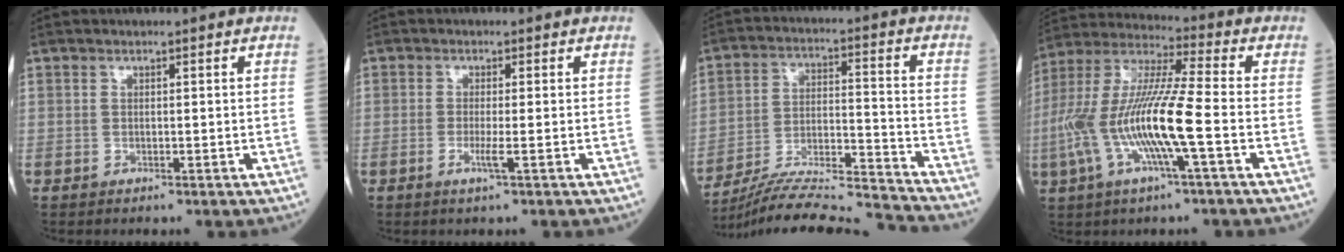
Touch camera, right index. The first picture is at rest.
{"total": 2.0, "force": [-0.8, -0.3, 1.9], "torque": [-0.039, -0.004, -0.016]}
{"total": 18.6, "force": [-17.8, -1.2, 5.2], "torque": [-0.106, -0.002, -0.288]}
{"total": 15.9, "force": [-3.7, 1.0, 15.4], "torque": [-0.322, -0.001, -0.077]}